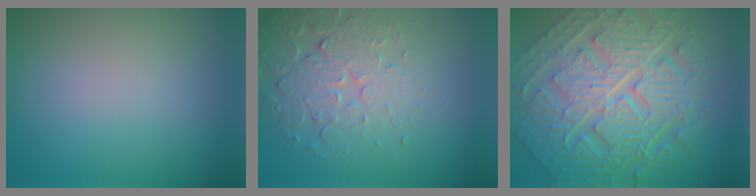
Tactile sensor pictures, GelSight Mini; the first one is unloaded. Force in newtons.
{"total": 4.4, "press": 4.1, "slide": 1.7}
{"total": 11.0, "press": 7.8, "slide": 7.8}